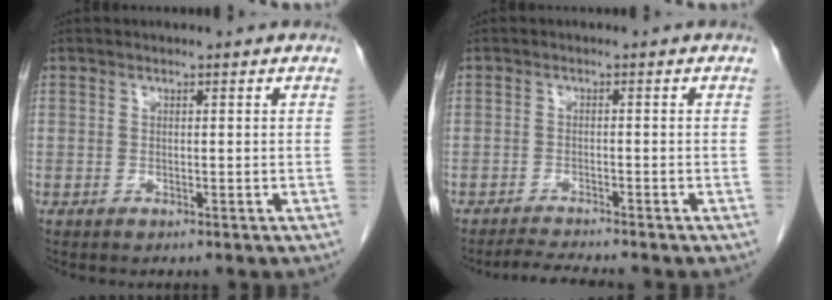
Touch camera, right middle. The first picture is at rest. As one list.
[{"total": 3.7, "force": [-3.4, -0.4, 1.2], "torque": [-0.023, -0.016, -0.056]}]